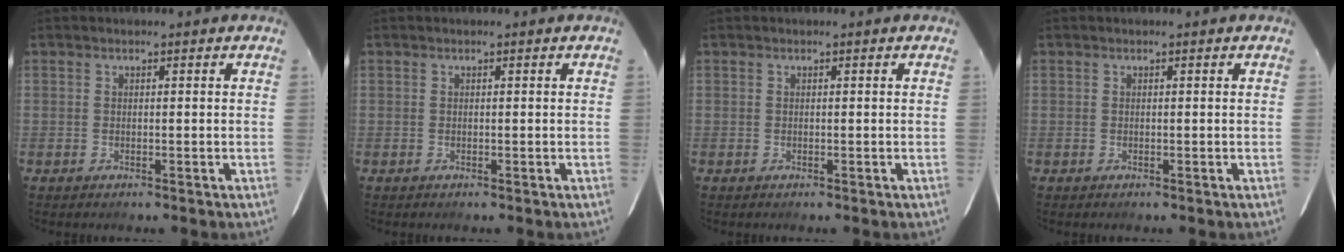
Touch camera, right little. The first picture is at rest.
{"total": 0.0}
{"total": 0.0}
{"total": 0.0}